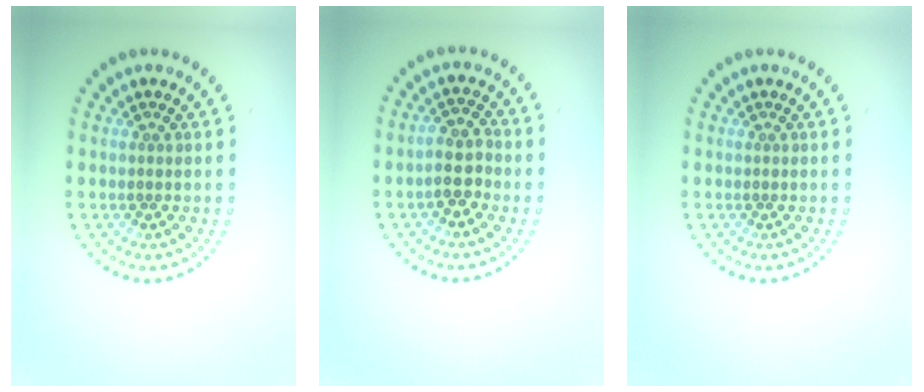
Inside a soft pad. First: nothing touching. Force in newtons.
{"total": 2.7, "press": 2.5, "slide": 1.1}
{"total": 0.0}